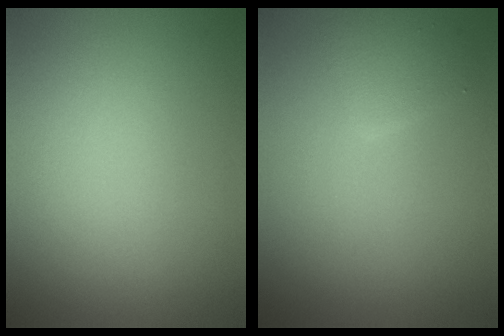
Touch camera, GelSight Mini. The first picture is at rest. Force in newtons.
{"total": 2.0, "press": 2.0, "slide": 0.1}